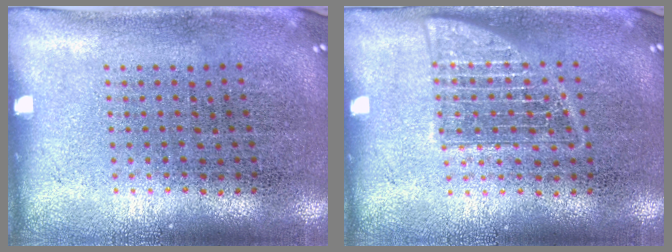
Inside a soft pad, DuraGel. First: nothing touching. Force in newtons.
{"total": 2.3, "press": 2.3, "slide": 0.3}